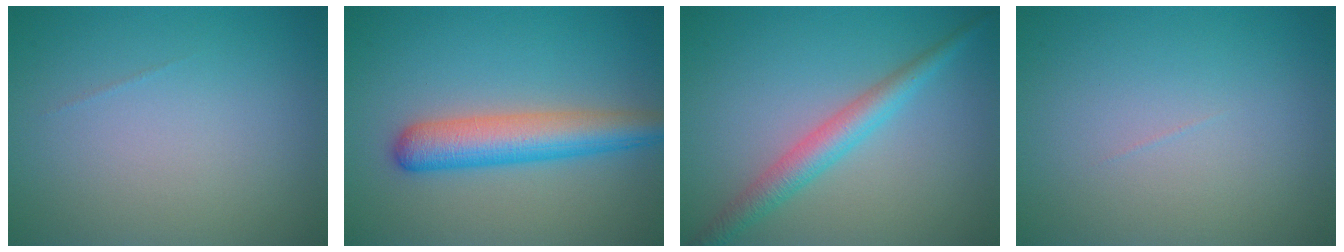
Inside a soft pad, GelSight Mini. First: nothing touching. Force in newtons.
{"total": 5.3, "press": 5.3, "slide": 0.2}
{"total": 3.3, "press": 3.3, "slide": 0.1}
{"total": 0.0}